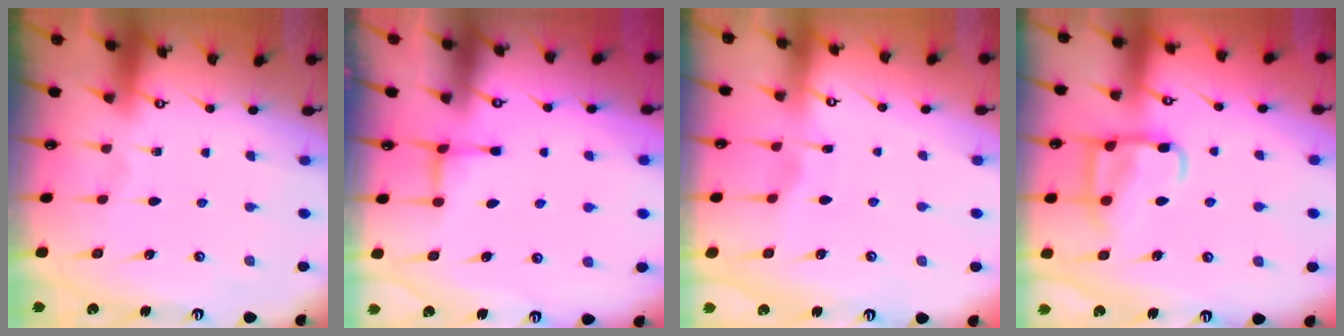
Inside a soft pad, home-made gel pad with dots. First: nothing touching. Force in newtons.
{"total": 1.8, "press": 1.8, "slide": 0.4}
{"total": 2.9, "press": 2.8, "slide": 0.4}
{"total": 12.5, "press": 12.4, "slide": 1.3}